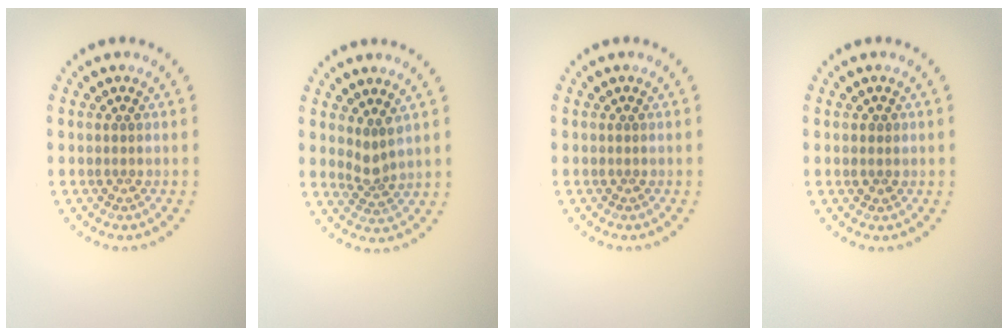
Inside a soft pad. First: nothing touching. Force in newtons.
{"total": 2.0, "press": 1.5, "slide": 1.3}
{"total": 0.0}
{"total": 0.8, "press": 0.7, "slide": 0.2}